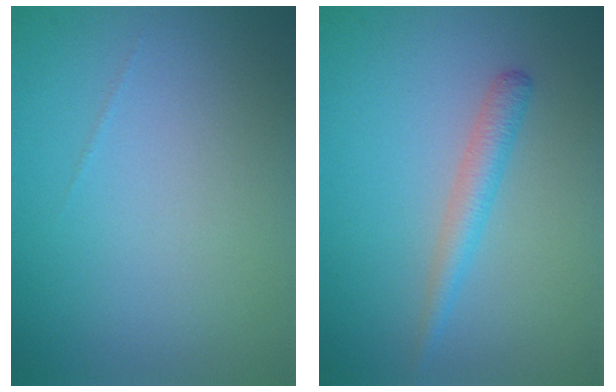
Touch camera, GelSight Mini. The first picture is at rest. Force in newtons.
{"total": 2.0, "press": 2.0, "slide": 0.0}